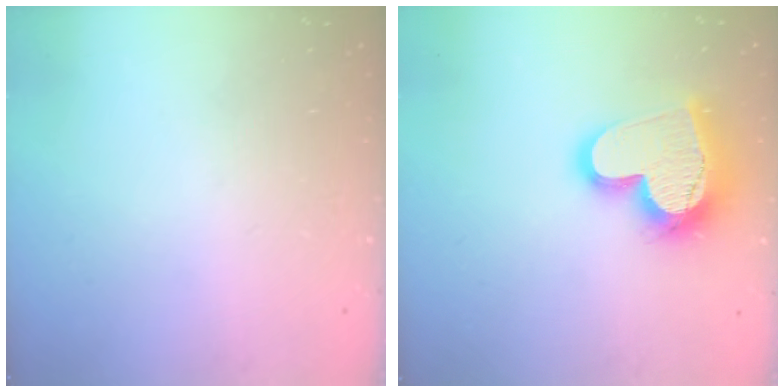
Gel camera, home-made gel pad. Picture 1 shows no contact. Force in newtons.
{"total": 17.9, "press": 17.8, "slide": 1.7}